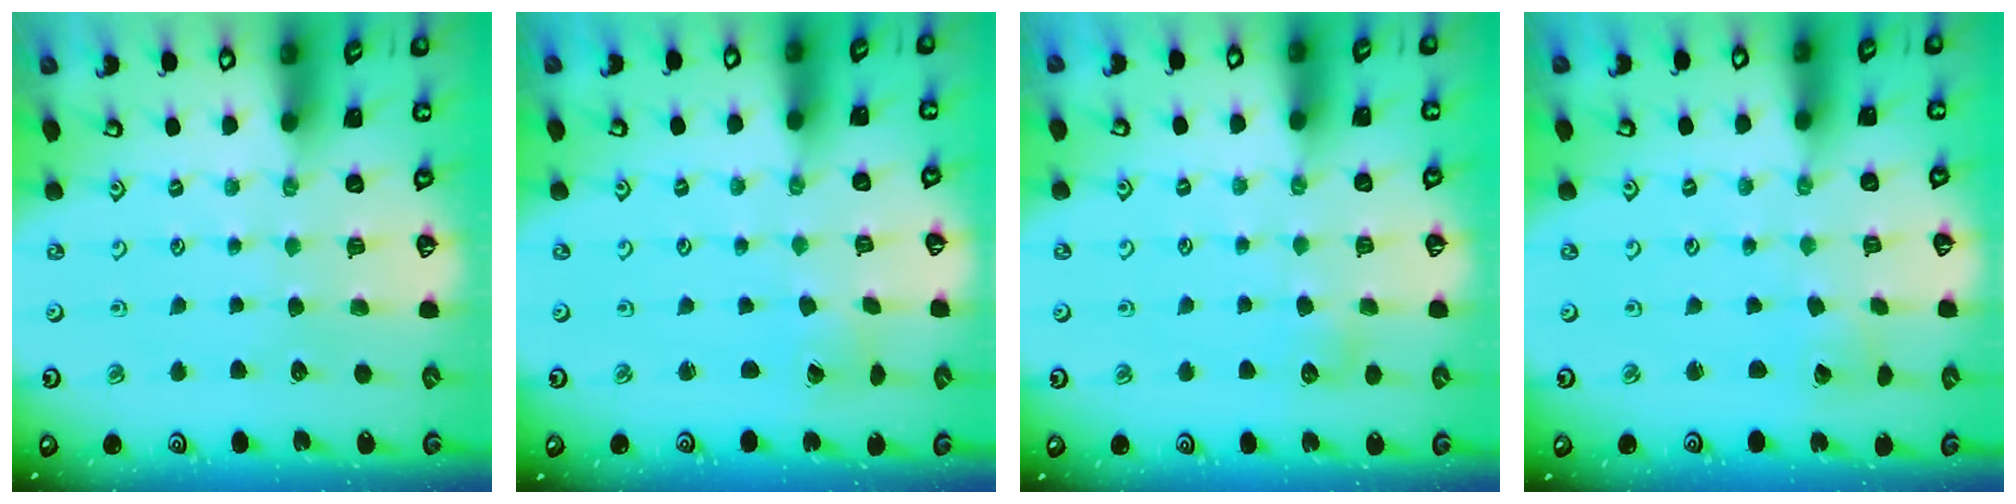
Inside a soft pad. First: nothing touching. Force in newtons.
{"total": 1.1, "press": 1.1, "slide": 0.1}
{"total": 5.2, "press": 5.2, "slide": 0.6}
{"total": 2.2, "press": 2.2, "slide": 0.1}